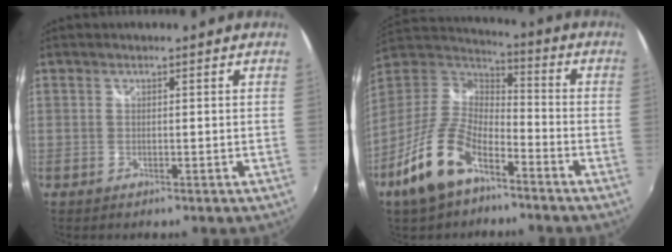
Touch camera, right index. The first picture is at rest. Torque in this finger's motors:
{"motor_torque": [1.08, -1.06, 0.82, 0.21]}